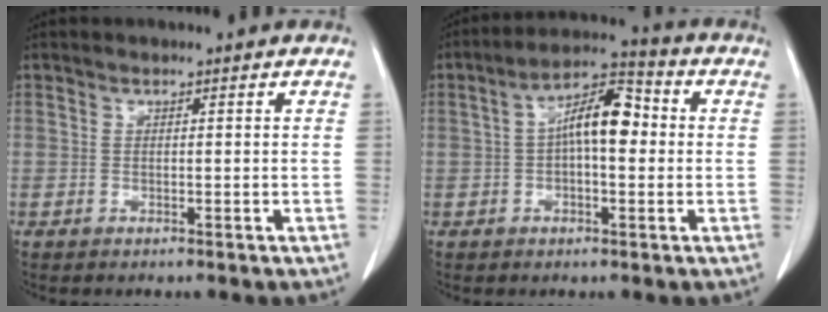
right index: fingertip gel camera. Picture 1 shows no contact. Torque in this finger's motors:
{"motor_torque": [1.30, -0.01, 0.63, 0.17]}